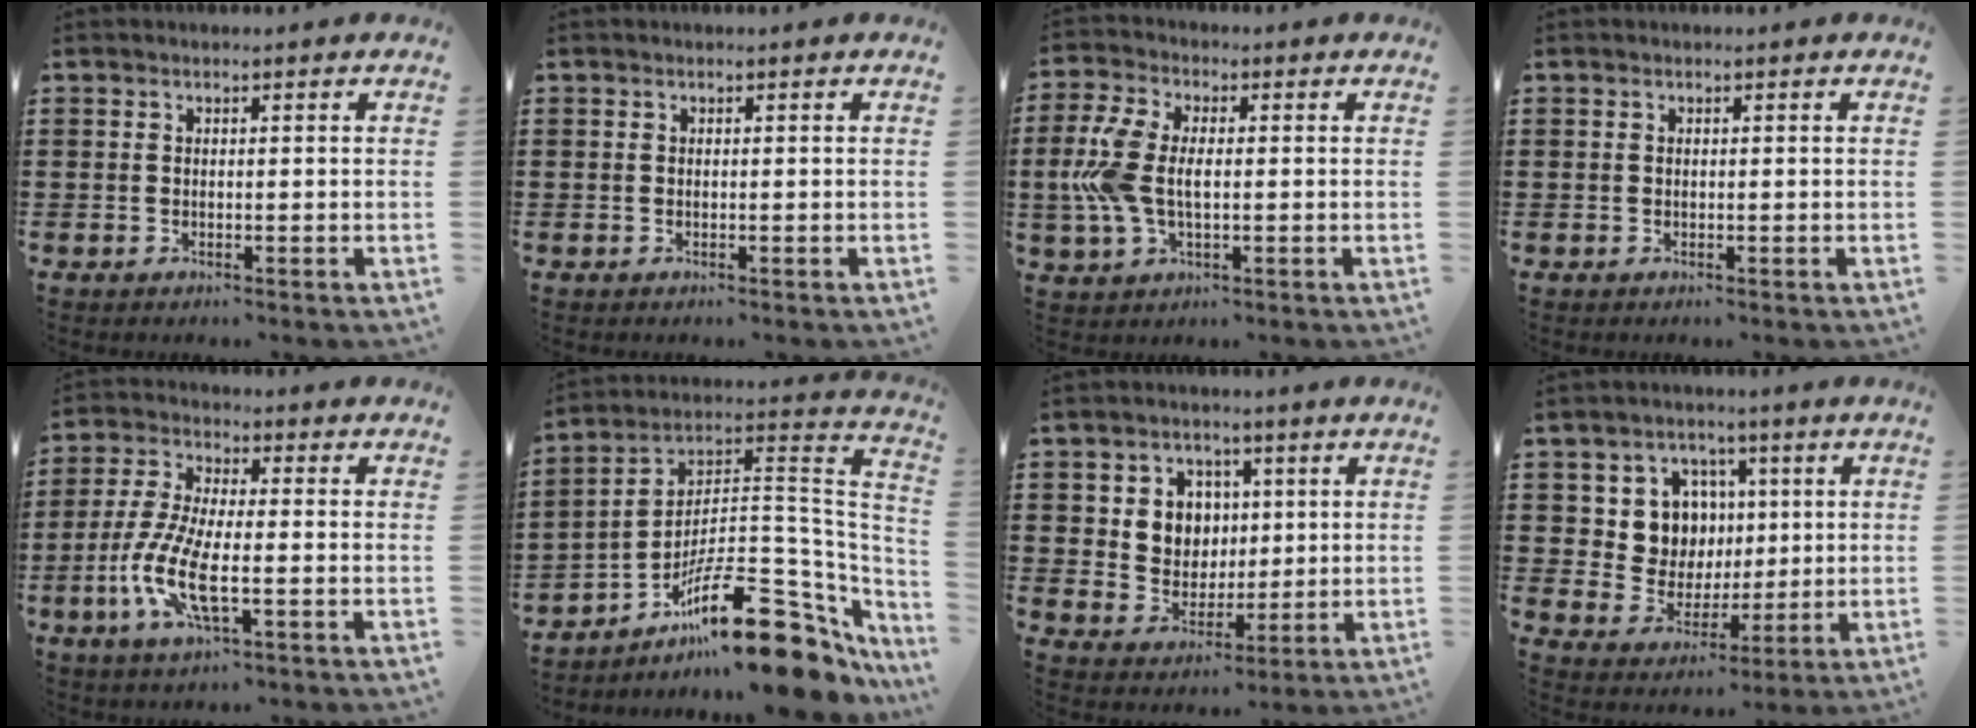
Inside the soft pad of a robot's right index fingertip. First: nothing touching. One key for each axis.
{"total": 0.0}
{"total": 8.4, "fx": -0.2, "fy": 4.7, "fz": 7.1, "tx": -0.179, "ty": -0.001, "tz": -0.013}
{"total": 0.0}
{"total": 9.4, "fx": -3.2, "fy": 2.8, "fz": 8.4, "tx": -0.200, "ty": -0.017, "tz": -0.068}
{"total": 18.5, "fx": -11.7, "fy": 4.7, "fz": 13.6, "tx": -0.217, "ty": 0.030, "tz": -0.199}
{"total": 5.9, "fx": 1.6, "fy": 5.5, "fz": 1.7, "tx": -0.054, "ty": 0.015, "tz": 0.027}
{"total": 8.5, "fx": 2.3, "fy": 7.7, "fz": 2.8, "tx": -0.078, "ty": 0.010, "tz": 0.045}